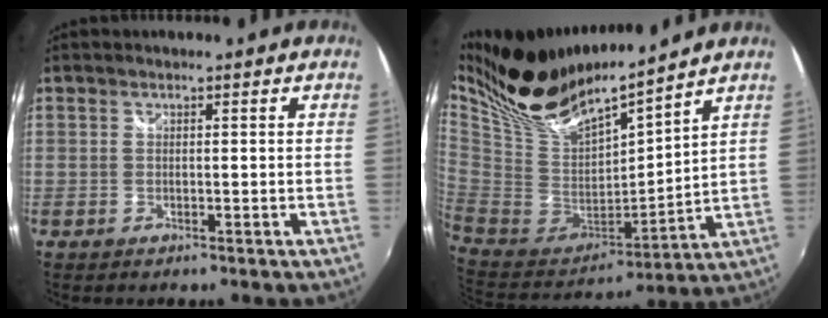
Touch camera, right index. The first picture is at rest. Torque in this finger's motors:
{"motor_torque": [-0.43, 1.33, 0.11, 0.06]}